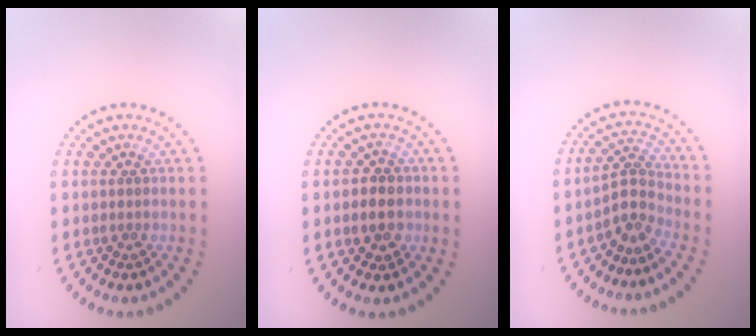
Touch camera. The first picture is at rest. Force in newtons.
{"total": 2.8, "press": 2.8, "slide": 0.6}
{"total": 2.8, "press": 2.0, "slide": 2.0}